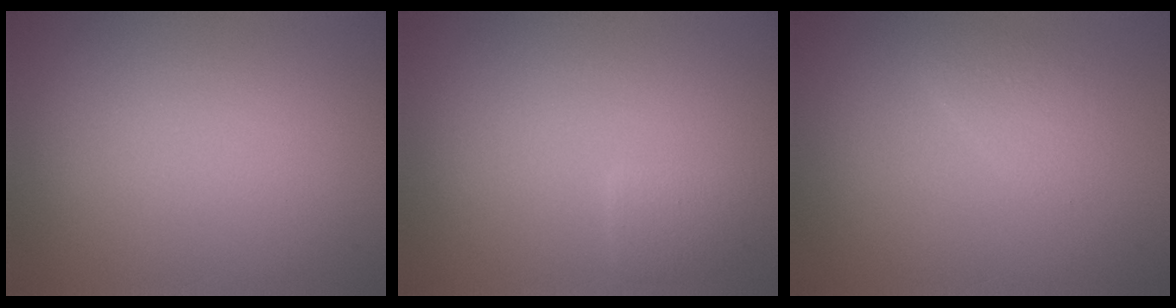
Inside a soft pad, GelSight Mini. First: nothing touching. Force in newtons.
{"total": 1.4, "press": 1.4, "slide": 0.0}
{"total": 1.4, "press": 1.4, "slide": 0.0}